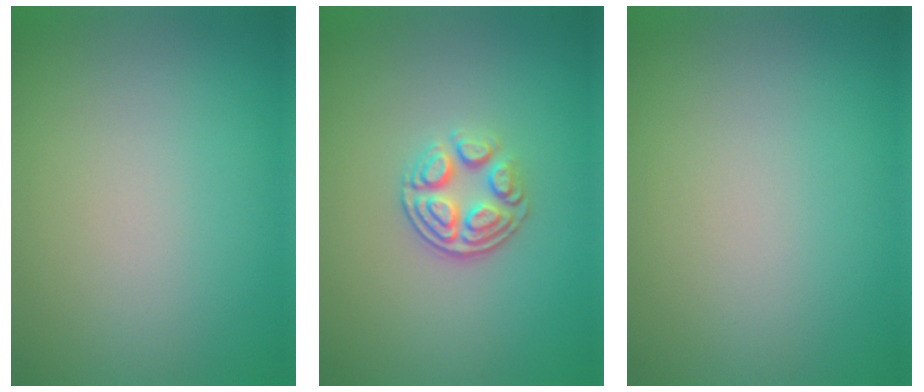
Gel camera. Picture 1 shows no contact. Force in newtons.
{"total": 3.2, "press": 2.6, "slide": 2.0}
{"total": 0.0}